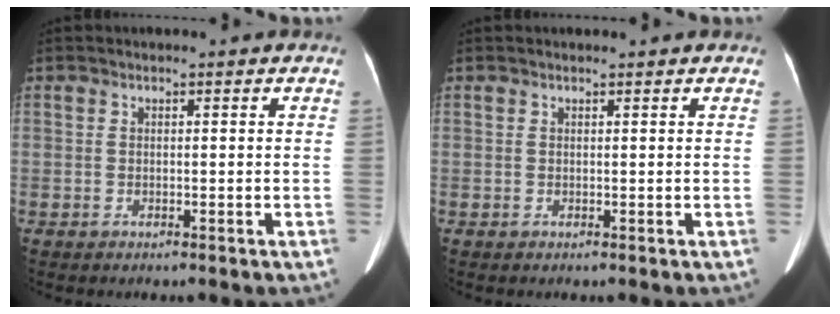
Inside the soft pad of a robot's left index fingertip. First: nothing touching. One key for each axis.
{"total": 0.8, "fx": 0.8, "fy": 0.0, "fz": 0.3, "tx": -0.008, "ty": 0.009, "tz": 0.014}